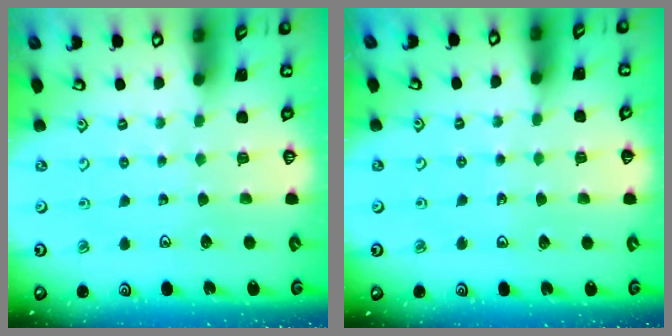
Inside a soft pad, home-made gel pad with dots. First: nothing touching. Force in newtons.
{"total": 3.5, "press": 2.7, "slide": 2.2}